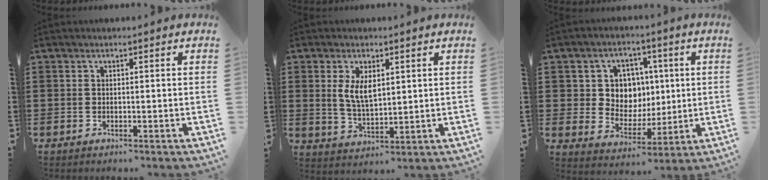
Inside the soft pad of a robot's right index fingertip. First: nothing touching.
{"total": 5.0, "force": [1.4, 2.4, 4.2], "torque": [-0.080, 0.002, 0.023]}
{"total": 7.5, "force": [1.8, 6.7, 2.8], "torque": [-0.073, 0.010, 0.032]}